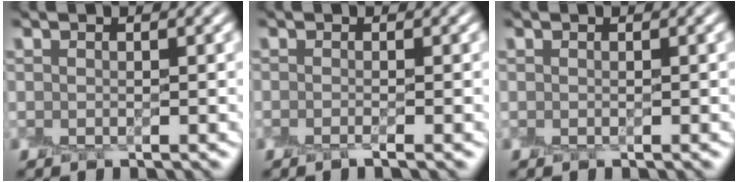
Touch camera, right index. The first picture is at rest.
{"total": 0.5, "force": [-0.2, -0.4, 0.3], "torque": [-0.005, -0.008, -0.007]}
{"total": 0.0}